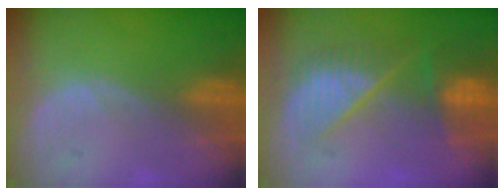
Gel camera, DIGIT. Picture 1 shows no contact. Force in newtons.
{"total": 9.6, "press": 8.2, "slide": 5.1}